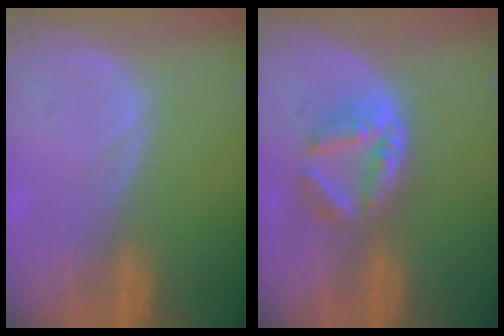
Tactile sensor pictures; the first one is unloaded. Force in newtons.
{"total": 6.2, "press": 5.4, "slide": 3.2}